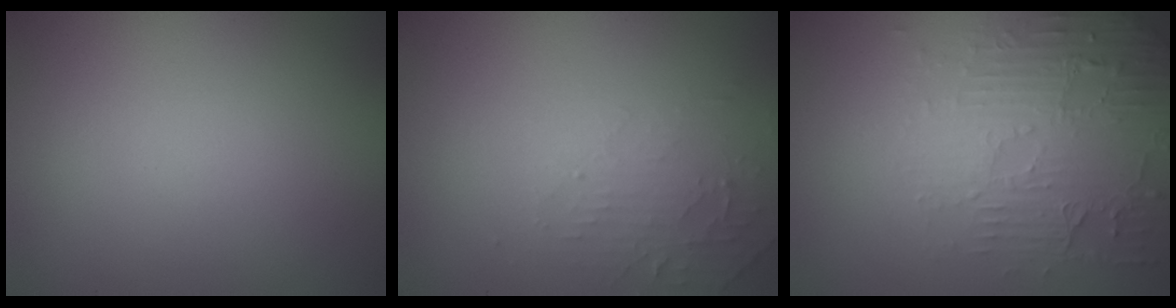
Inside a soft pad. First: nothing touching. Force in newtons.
{"total": 2.4, "press": 2.3, "slide": 0.5}
{"total": 5.8, "press": 3.7, "slide": 4.5}